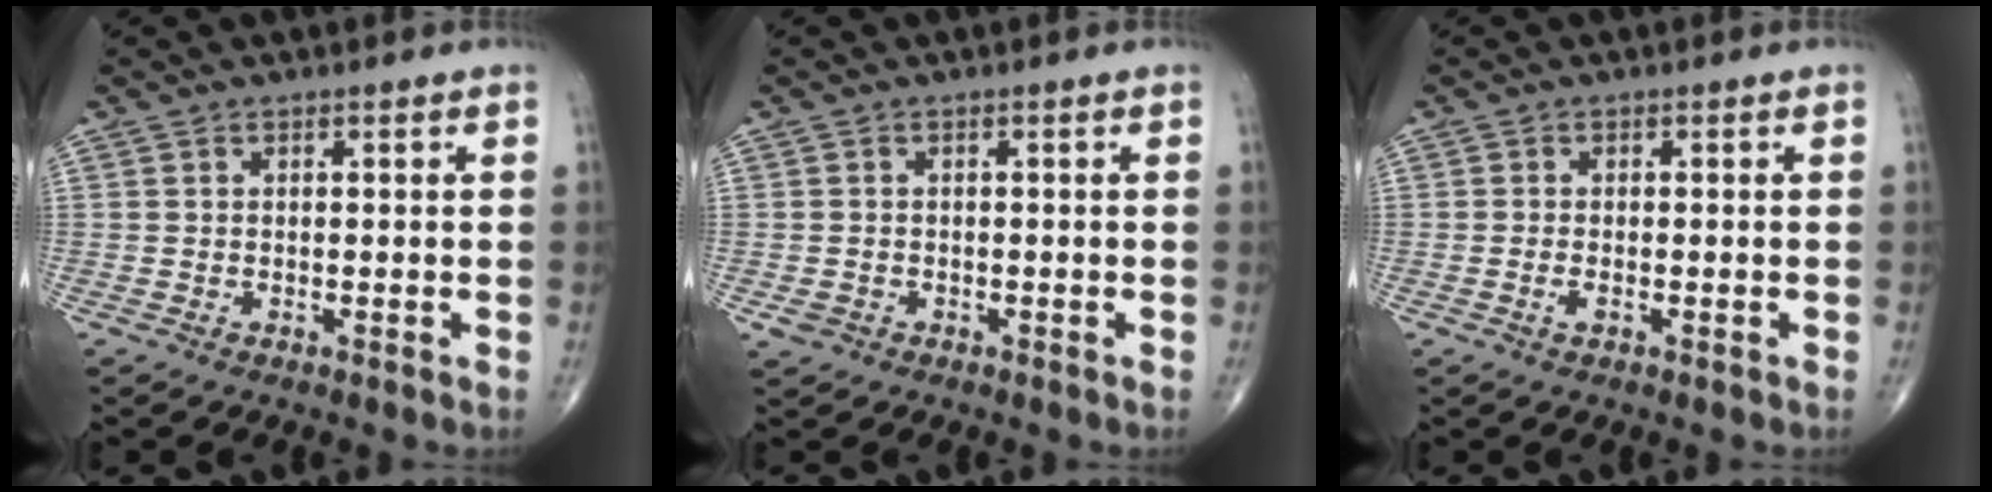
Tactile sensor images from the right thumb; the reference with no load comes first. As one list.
[{"total": 1.8, "force": [-0.7, 1.5, 0.7], "torque": [-0.013, 0.004, -0.009]}, {"total": 1.4, "force": [-0.5, 0.6, 1.1], "torque": [-0.024, 0.001, -0.010]}]